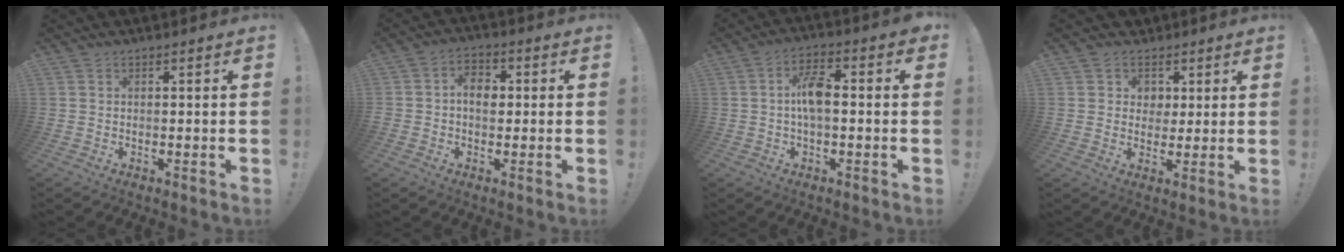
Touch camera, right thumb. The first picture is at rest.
{"total": 6.4, "force": [-0.1, 4.8, 4.2], "torque": [-0.066, 0.014, -0.002]}
{"total": 8.3, "force": [-0.3, 3.8, 7.4], "torque": [-0.121, 0.010, -0.007]}
{"total": 6.2, "force": [1.4, 6.0, 0.6], "torque": [-0.003, -0.011, 0.029]}